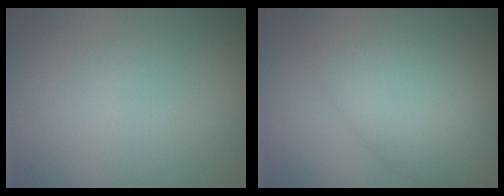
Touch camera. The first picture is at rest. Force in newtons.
{"total": 10.6, "press": 10.6, "slide": 0.5}